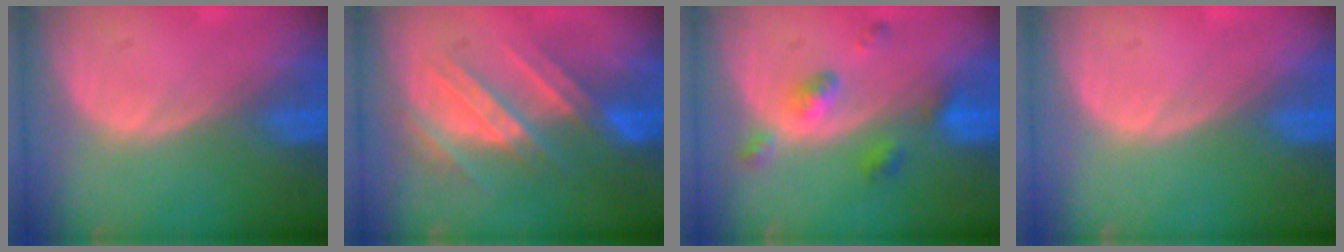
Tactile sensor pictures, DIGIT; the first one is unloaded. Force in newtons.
{"total": 7.8, "press": 7.7, "slide": 1.2}
{"total": 5.1, "press": 4.6, "slide": 2.2}
{"total": 0.0}